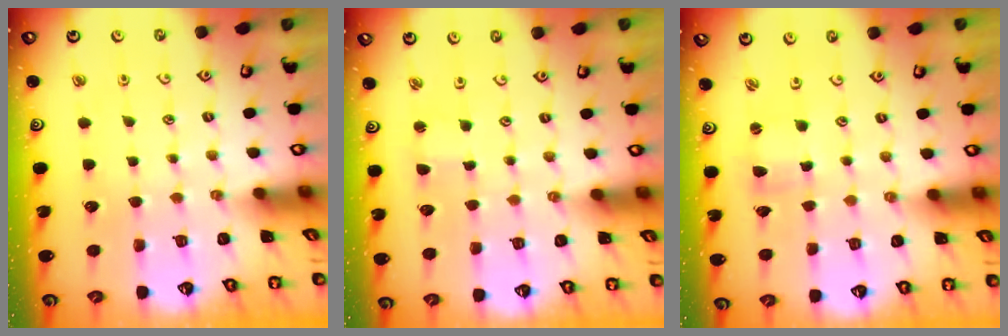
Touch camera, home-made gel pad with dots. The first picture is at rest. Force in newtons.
{"total": 1.6, "press": 1.6, "slide": 0.3}
{"total": 2.2, "press": 2.1, "slide": 0.3}